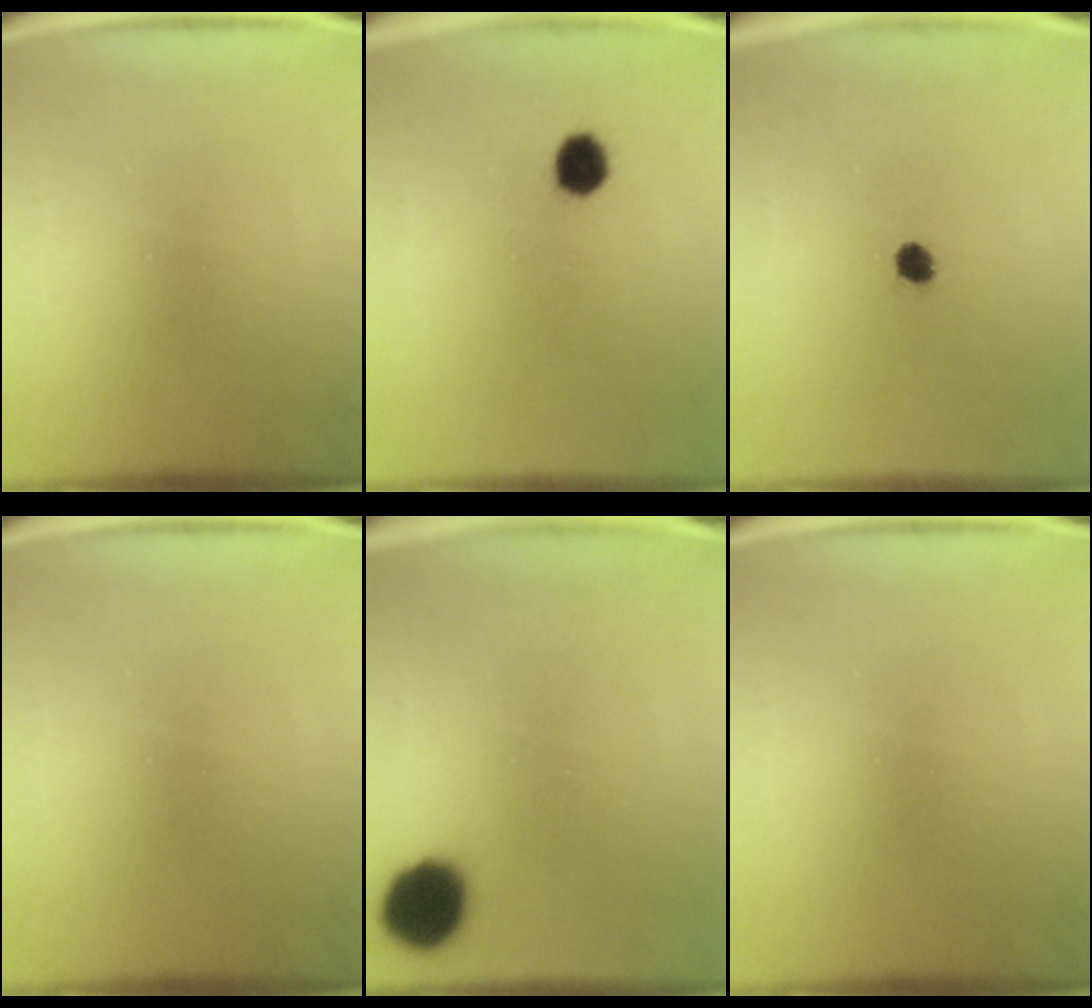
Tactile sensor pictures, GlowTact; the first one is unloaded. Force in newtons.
{"total": 3.9}
{"total": 2.4}
{"total": 0.0}
{"total": 12.1}
{"total": 0.0}